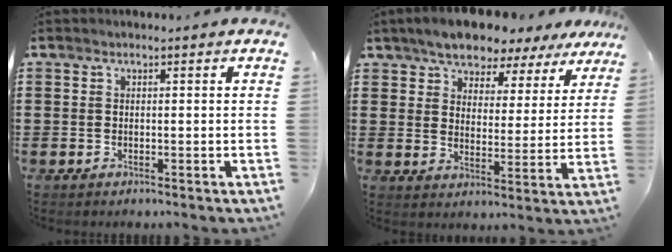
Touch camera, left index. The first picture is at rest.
{"total": 6.0, "force": [5.8, 1.3, 0.9], "torque": [-0.050, -0.025, 0.103]}